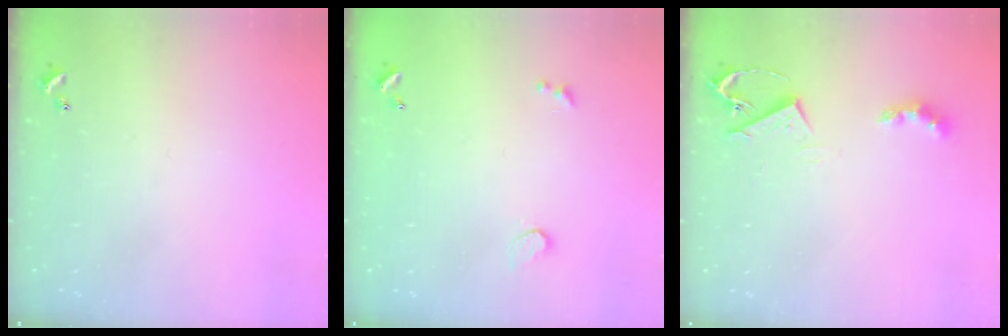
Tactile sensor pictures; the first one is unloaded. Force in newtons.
{"total": 1.0, "press": 0.7, "slide": 0.7}
{"total": 4.6, "press": 4.5, "slide": 0.6}